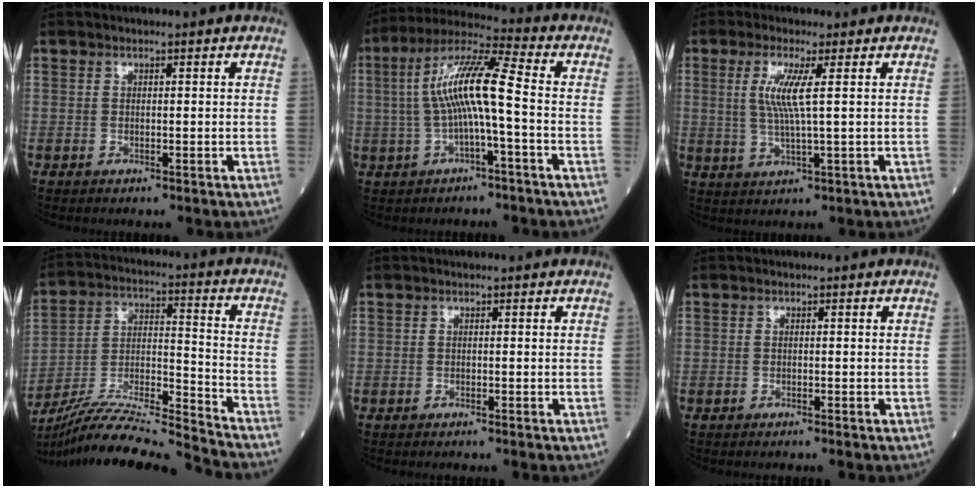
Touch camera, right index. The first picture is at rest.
{"total": 10.8, "force": [-0.4, 0.7, 10.8], "torque": [-0.212, 0.028, -0.009]}
{"total": 5.4, "force": [1.4, -0.3, 5.3], "torque": [-0.114, -0.002, 0.031]}
{"total": 19.9, "force": [-18.8, -1.7, 6.5], "torque": [-0.131, -0.010, -0.321]}
{"total": 1.4, "force": [-1.2, -0.1, 0.7], "torque": [-0.011, 0.001, -0.012]}
{"total": 1.7, "force": [-1.5, -0.1, 0.7], "torque": [-0.012, 0.001, -0.016]}